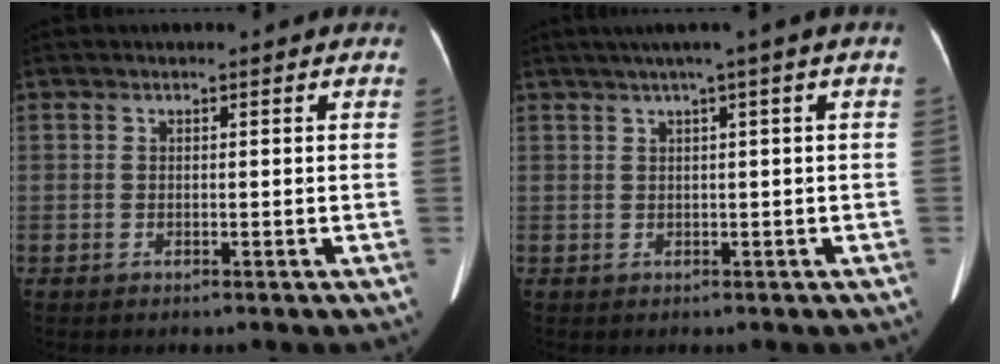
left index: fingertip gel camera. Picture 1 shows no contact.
{"total": 4.4, "force": [2.1, -0.9, 3.7], "torque": [-0.065, 0.019, 0.039]}